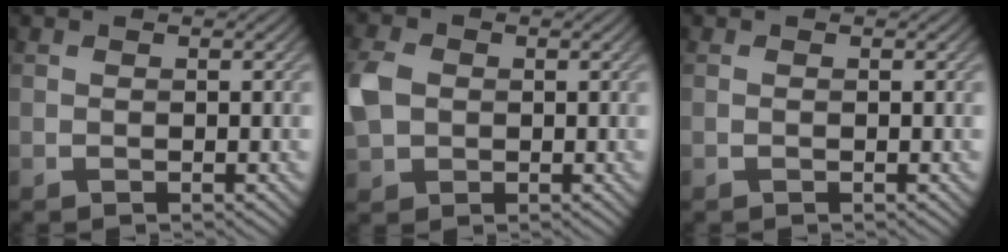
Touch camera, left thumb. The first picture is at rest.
{"total": 5.0, "force": [0.3, 4.0, 3.0], "torque": [-0.087, 0.002, 0.001]}
{"total": 0.0}